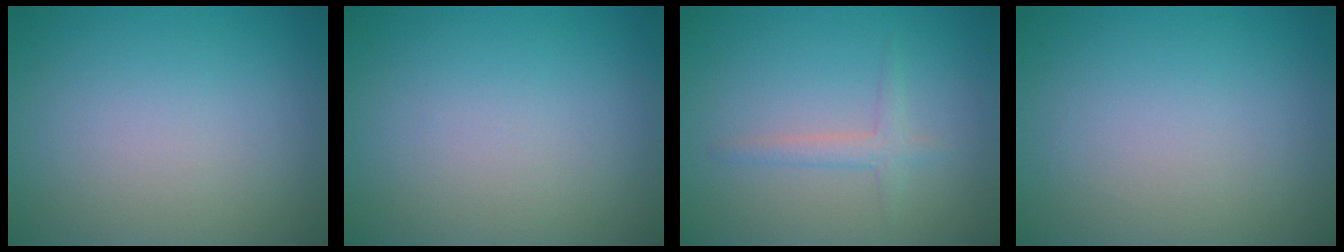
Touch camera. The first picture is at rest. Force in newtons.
{"total": 0.0}
{"total": 1.6, "press": 1.6, "slide": 0.1}
{"total": 0.0}